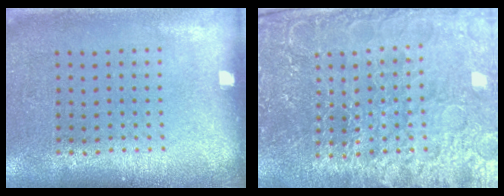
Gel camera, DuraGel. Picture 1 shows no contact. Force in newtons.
{"total": 5.4, "press": 4.9, "slide": 2.1}